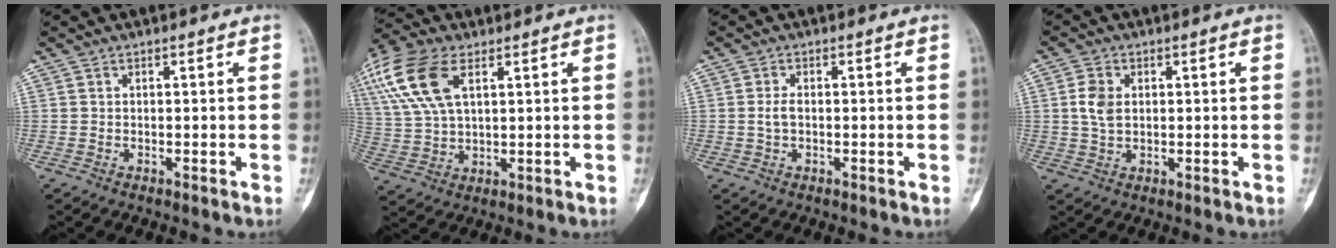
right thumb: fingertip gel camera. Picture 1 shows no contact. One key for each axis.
{"total": 15.0, "fx": 6.3, "fy": 7.7, "fz": 11.2, "tx": -0.249, "ty": 0.003, "tz": 0.123}
{"total": 2.0, "fx": -0.2, "fy": 1.1, "fz": 1.7, "tx": -0.036, "ty": 0.005, "tz": -0.004}
{"total": 4.7, "fx": 0.8, "fy": 3.3, "fz": 3.3, "tx": -0.060, "ty": 0.002, "tz": 0.015}